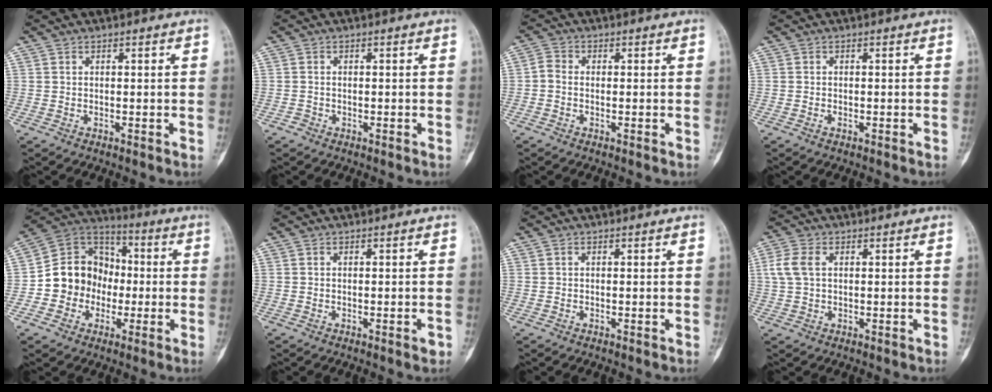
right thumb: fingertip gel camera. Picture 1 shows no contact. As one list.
[{"total": 0.7, "force": [-0.4, 0.5, 0.0], "torque": [0.003, 0.002, -0.015]}, {"total": 2.2, "force": [-0.4, 1.6, 1.4], "torque": [-0.022, 0.003, -0.022]}, {"total": 0.7, "force": [-0.3, 0.4, 0.4], "torque": [-0.010, 0.005, -0.005]}, {"total": 14.0, "force": [-2.3, 12.5, 5.9], "torque": [-0.052, 0.046, -0.048]}, {"total": 1.2, "force": [-0.6, 0.3, 1.0], "torque": [-0.013, -0.001, -0.007]}, {"total": 0.0}, {"total": 4.8, "force": [1.0, 3.0, 3.5], "torque": [-0.090, 0.010, 0.018]}]